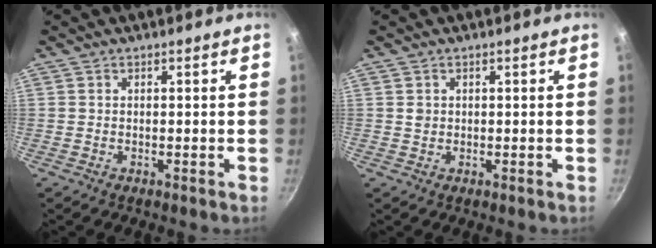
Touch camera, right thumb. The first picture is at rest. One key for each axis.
{"total": 1.1, "fx": 0.1, "fy": 1.0, "fz": 0.5, "tx": -0.005, "ty": 0.002, "tz": 0.002}